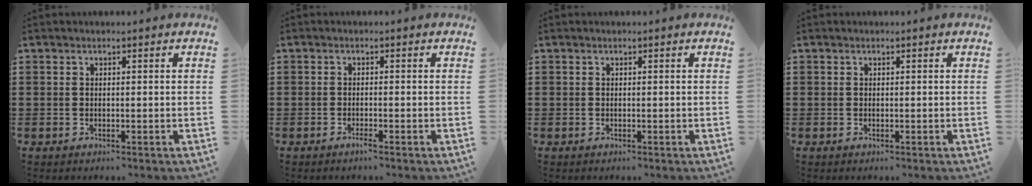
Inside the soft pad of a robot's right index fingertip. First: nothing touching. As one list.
[{"total": 1.2, "force": [-0.8, 0.0, 0.9], "torque": [-0.016, -0.005, -0.014]}, {"total": 0.0}, {"total": 0.0}]